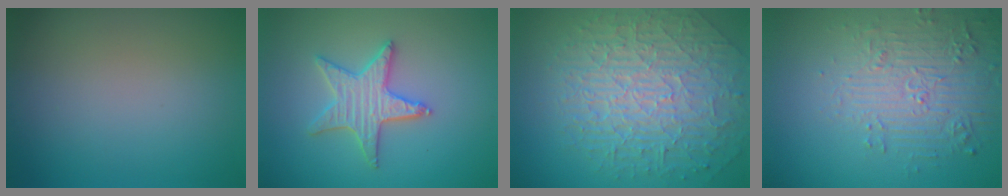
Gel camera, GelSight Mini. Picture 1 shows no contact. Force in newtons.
{"total": 3.5, "press": 3.4, "slide": 0.7}
{"total": 9.9, "press": 6.5, "slide": 7.5}
{"total": 4.9, "press": 4.1, "slide": 2.7}